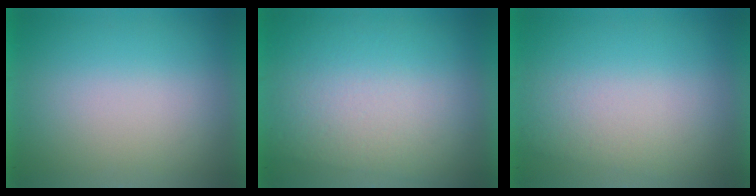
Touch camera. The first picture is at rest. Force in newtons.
{"total": 2.9}
{"total": 1.0}